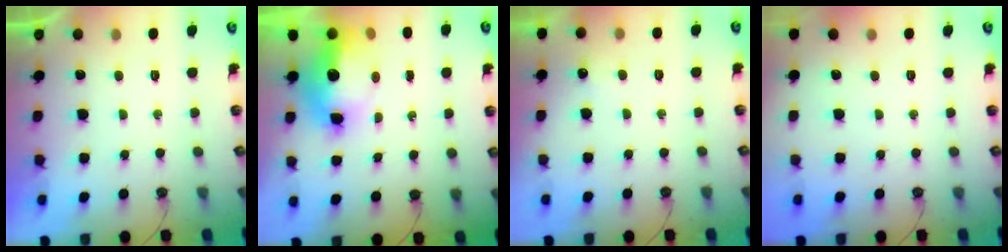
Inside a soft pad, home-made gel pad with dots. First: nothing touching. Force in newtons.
{"total": 11.6, "press": 11.6, "slide": 1.3}
{"total": 12.6, "press": 3.9, "slide": 12.0}
{"total": 0.0}